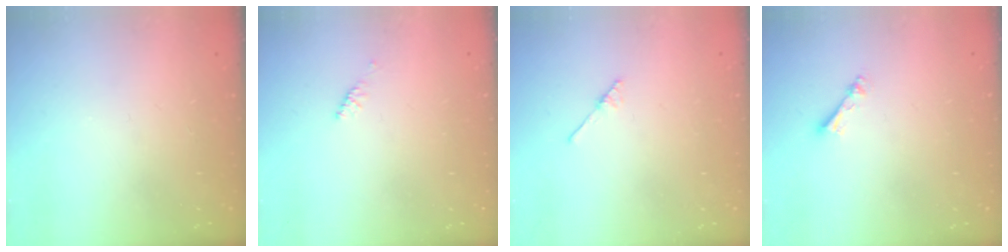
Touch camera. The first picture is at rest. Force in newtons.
{"total": 2.4, "press": 2.3, "slide": 0.7}
{"total": 1.9, "press": 1.8, "slide": 0.3}
{"total": 2.4, "press": 2.4, "slide": 0.4}